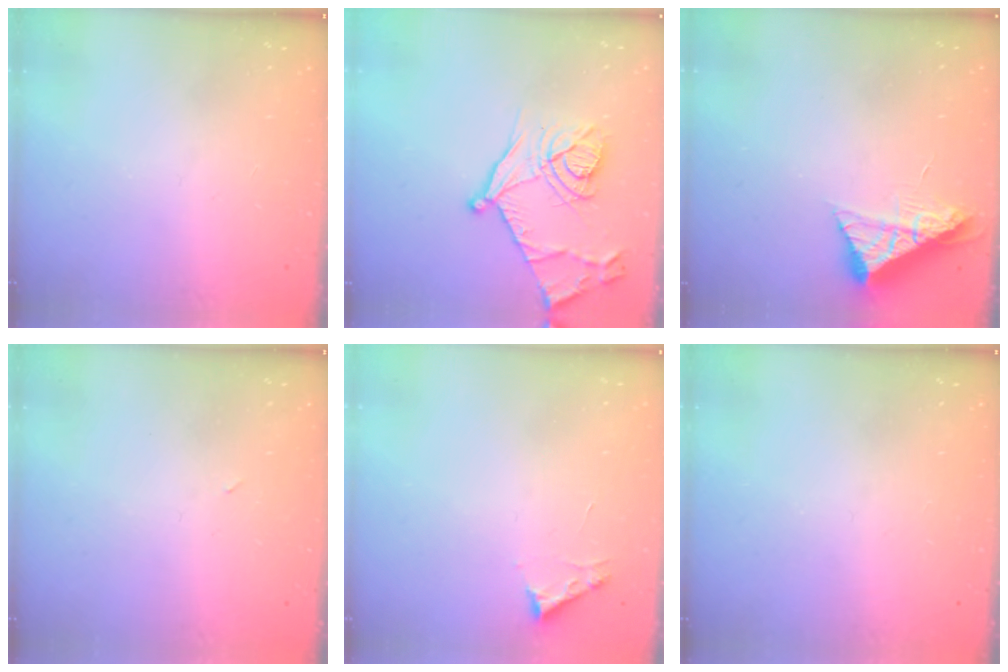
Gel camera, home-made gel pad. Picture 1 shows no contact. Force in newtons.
{"total": 16.2, "press": 16.2, "slide": 1.4}
{"total": 8.2, "press": 8.2, "slide": 0.3}
{"total": 2.4, "press": 2.3, "slide": 0.8}
{"total": 2.7, "press": 2.7, "slide": 0.3}
{"total": 0.0}